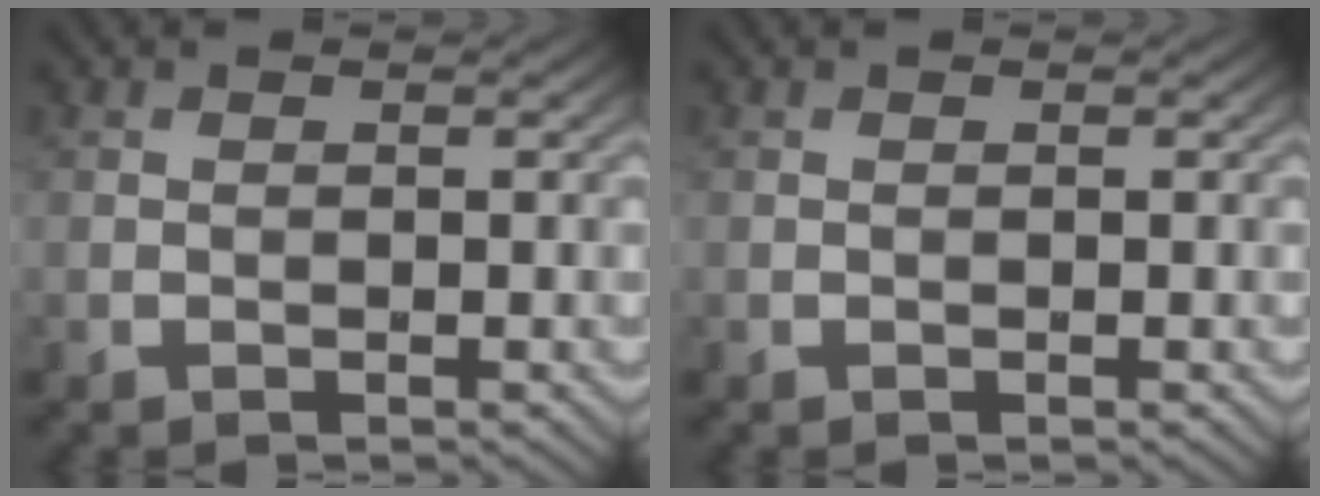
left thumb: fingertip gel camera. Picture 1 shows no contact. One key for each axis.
{"total": 0.0}